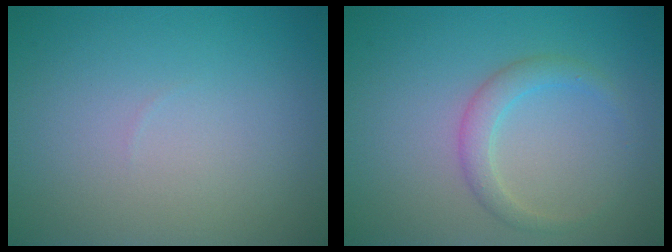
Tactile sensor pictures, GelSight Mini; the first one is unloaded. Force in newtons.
{"total": 2.0, "press": 2.0, "slide": 0.2}